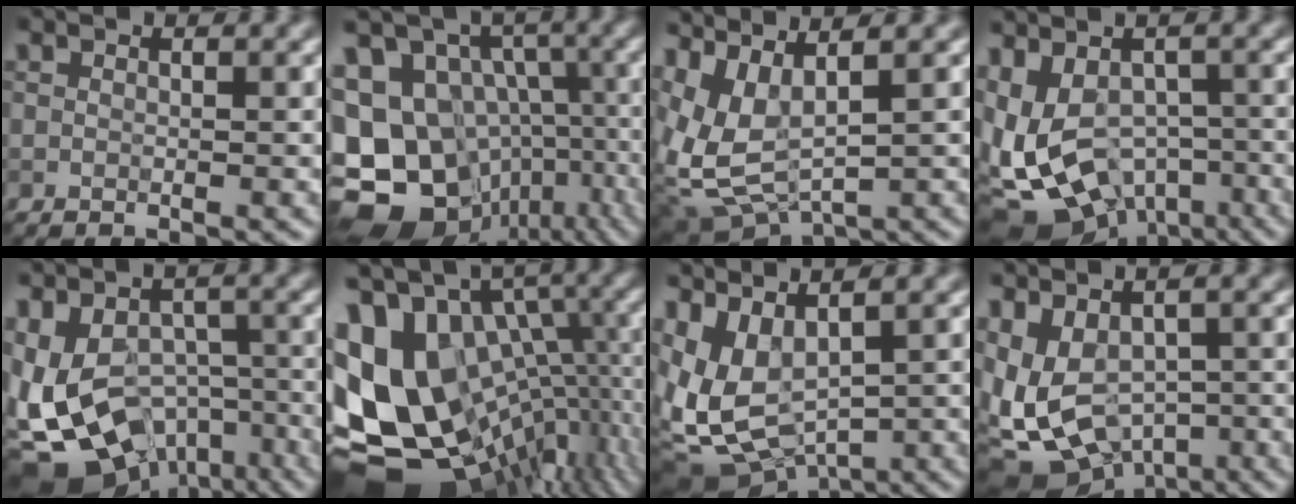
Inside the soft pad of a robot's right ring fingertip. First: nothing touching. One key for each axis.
{"total": 16.0, "fx": -4.4, "fy": 13.4, "fz": 7.5, "tx": -0.171, "ty": -0.017, "tz": -0.028}
{"total": 6.0, "fx": 1.1, "fy": 3.0, "fz": 5.1, "tx": -0.142, "ty": -0.006, "tz": 0.053}
{"total": 10.7, "fx": -4.3, "fy": 7.4, "fz": 6.4, "tx": -0.118, "ty": -0.010, "tz": -0.033}
{"total": 12.7, "fx": -6.5, "fy": 8.6, "fz": 6.7, "tx": -0.127, "ty": -0.018, "tz": -0.067}
{"total": 16.8, "fx": -2.6, "fy": 12.3, "fz": 11.2, "tx": -0.187, "ty": 0.006, "tz": 0.012}
{"total": 9.3, "fx": -0.1, "fy": 5.7, "fz": 7.3, "tx": -0.189, "ty": -0.008, "tz": 0.047}
{"total": 9.3, "fx": -3.2, "fy": 6.0, "fz": 6.3, "tx": -0.124, "ty": -0.017, "tz": -0.020}